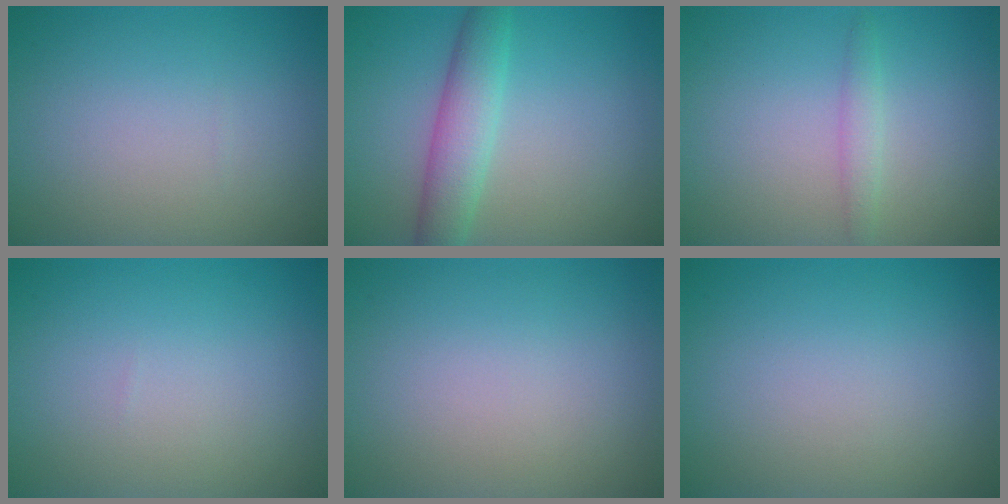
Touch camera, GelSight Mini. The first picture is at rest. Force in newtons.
{"total": 4.0, "press": 4.0, "slide": 0.1}
{"total": 1.3, "press": 1.3, "slide": 0.1}
{"total": 0.0}
{"total": 0.0}
{"total": 0.0}